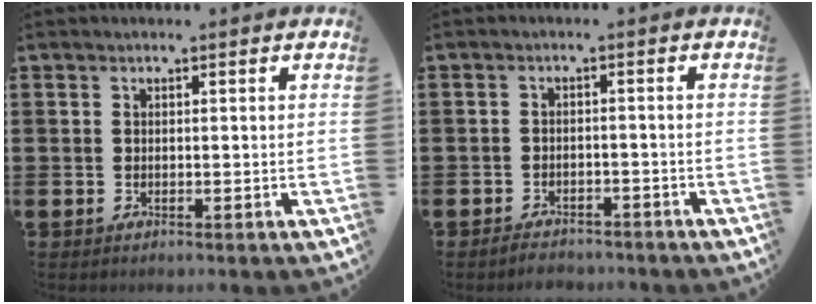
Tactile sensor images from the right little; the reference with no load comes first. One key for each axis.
{"total": 1.9, "fx": -1.8, "fy": 0.3, "fz": -0.1, "tx": -0.006, "ty": 0.003, "tz": -0.040}